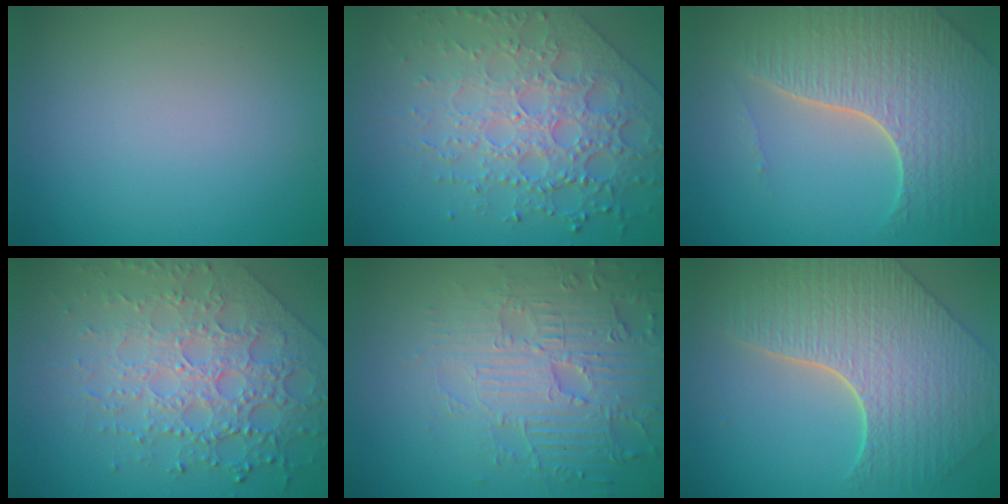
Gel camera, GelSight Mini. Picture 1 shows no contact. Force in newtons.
{"total": 7.1, "press": 5.4, "slide": 4.5}
{"total": 7.4, "press": 5.3, "slide": 5.2}
{"total": 7.6, "press": 5.5, "slide": 5.2}
{"total": 5.6, "press": 5.1, "slide": 2.2}
{"total": 8.3, "press": 6.1, "slide": 5.6}